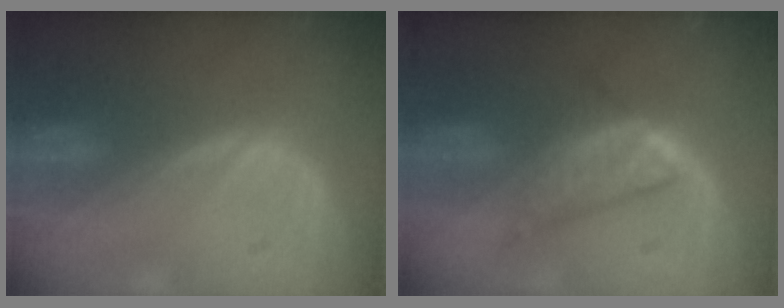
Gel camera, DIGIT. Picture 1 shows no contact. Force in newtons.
{"total": 6.2, "press": 5.7, "slide": 2.5}